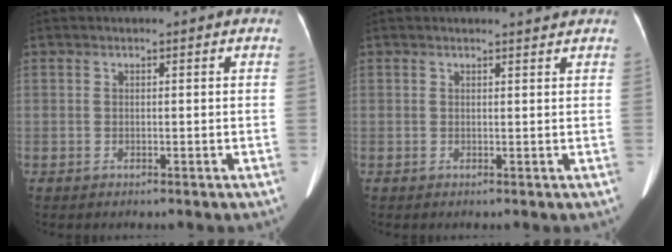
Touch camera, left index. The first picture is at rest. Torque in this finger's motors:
{"motor_torque": [-0.26, -0.17, 0.00, -0.01]}